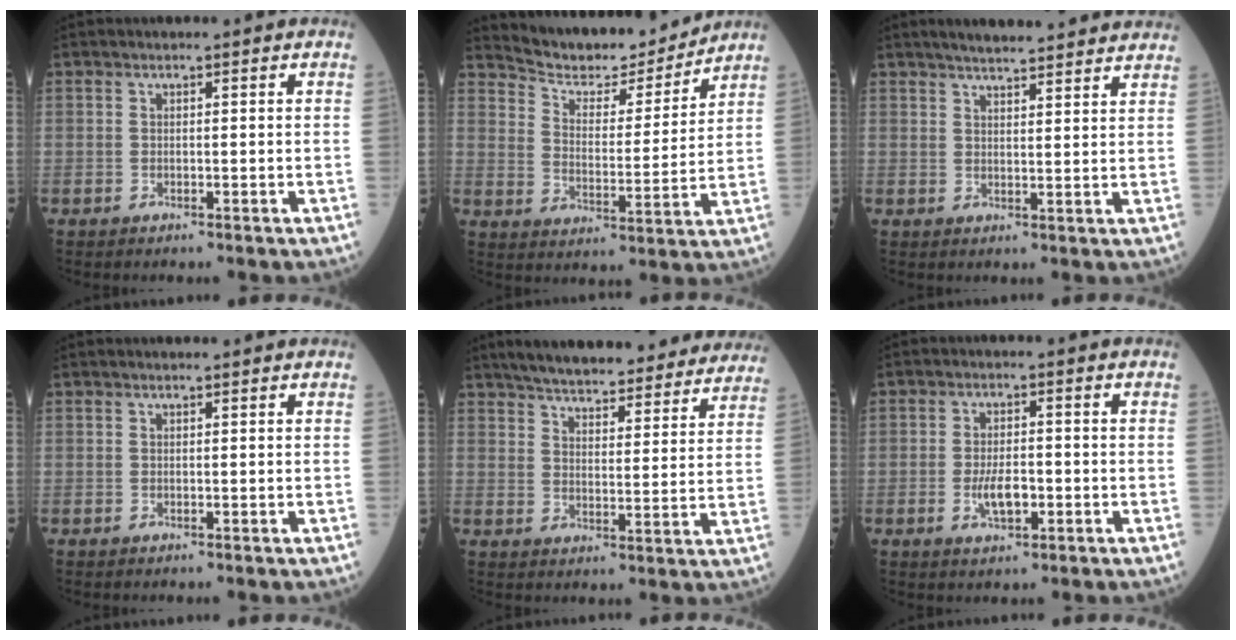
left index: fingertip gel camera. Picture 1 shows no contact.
{"total": 11.9, "force": [11.5, 1.8, 2.0], "torque": [-0.043, -0.003, 0.186]}
{"total": 12.6, "force": [11.4, 1.3, 5.2], "torque": [-0.072, 0.021, 0.139]}
{"total": 0.7, "force": [0.7, 0.0, 0.3], "torque": [-0.008, 0.005, 0.011]}
{"total": 27.3, "force": [24.6, 5.5, 10.4], "torque": [-0.154, -0.018, 0.307]}
{"total": 4.4, "force": [-1.3, 1.7, 3.8], "torque": [-0.076, 0.000, -0.021]}